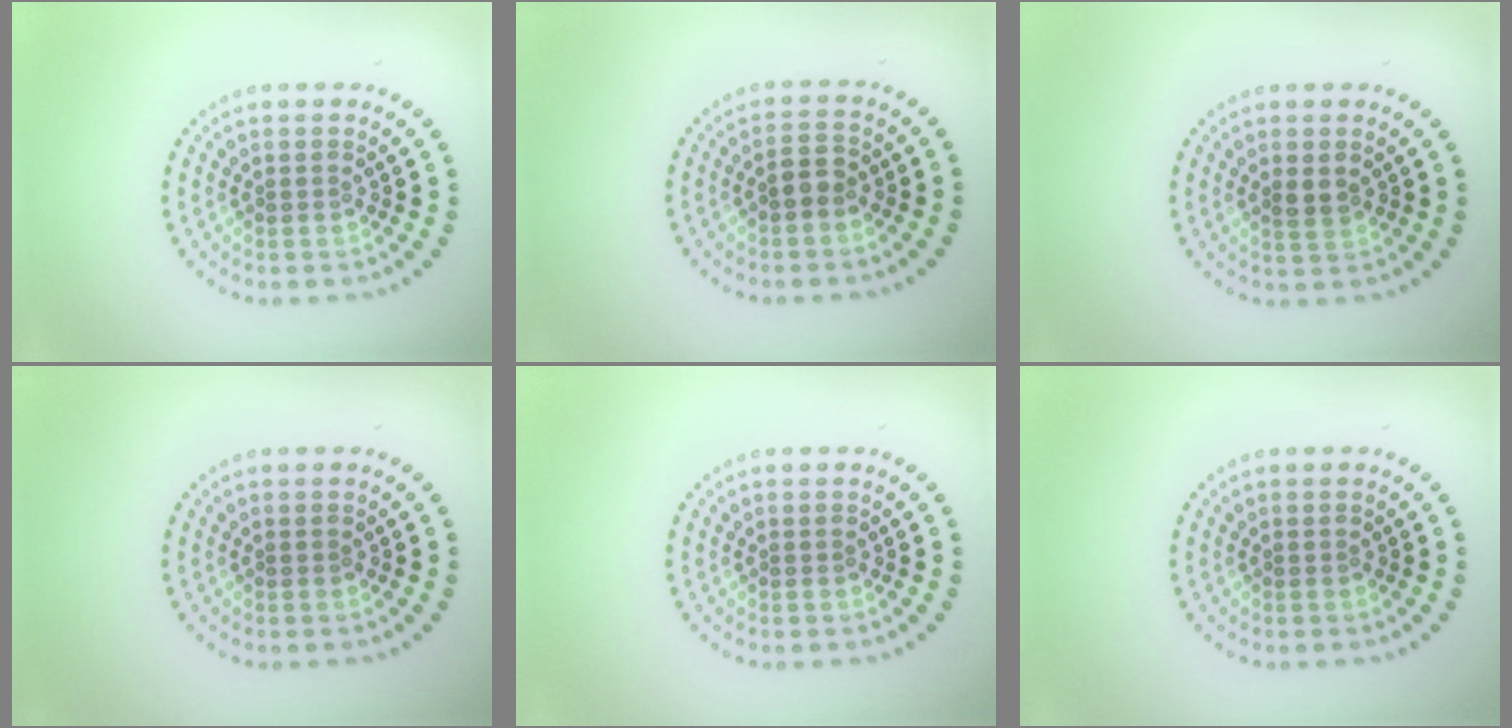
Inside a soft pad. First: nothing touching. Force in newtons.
{"total": 1.7, "press": 1.7, "slide": 0.3}
{"total": 1.3, "press": 1.2, "slide": 0.5}
{"total": 0.0}
{"total": 0.0}
{"total": 0.0}